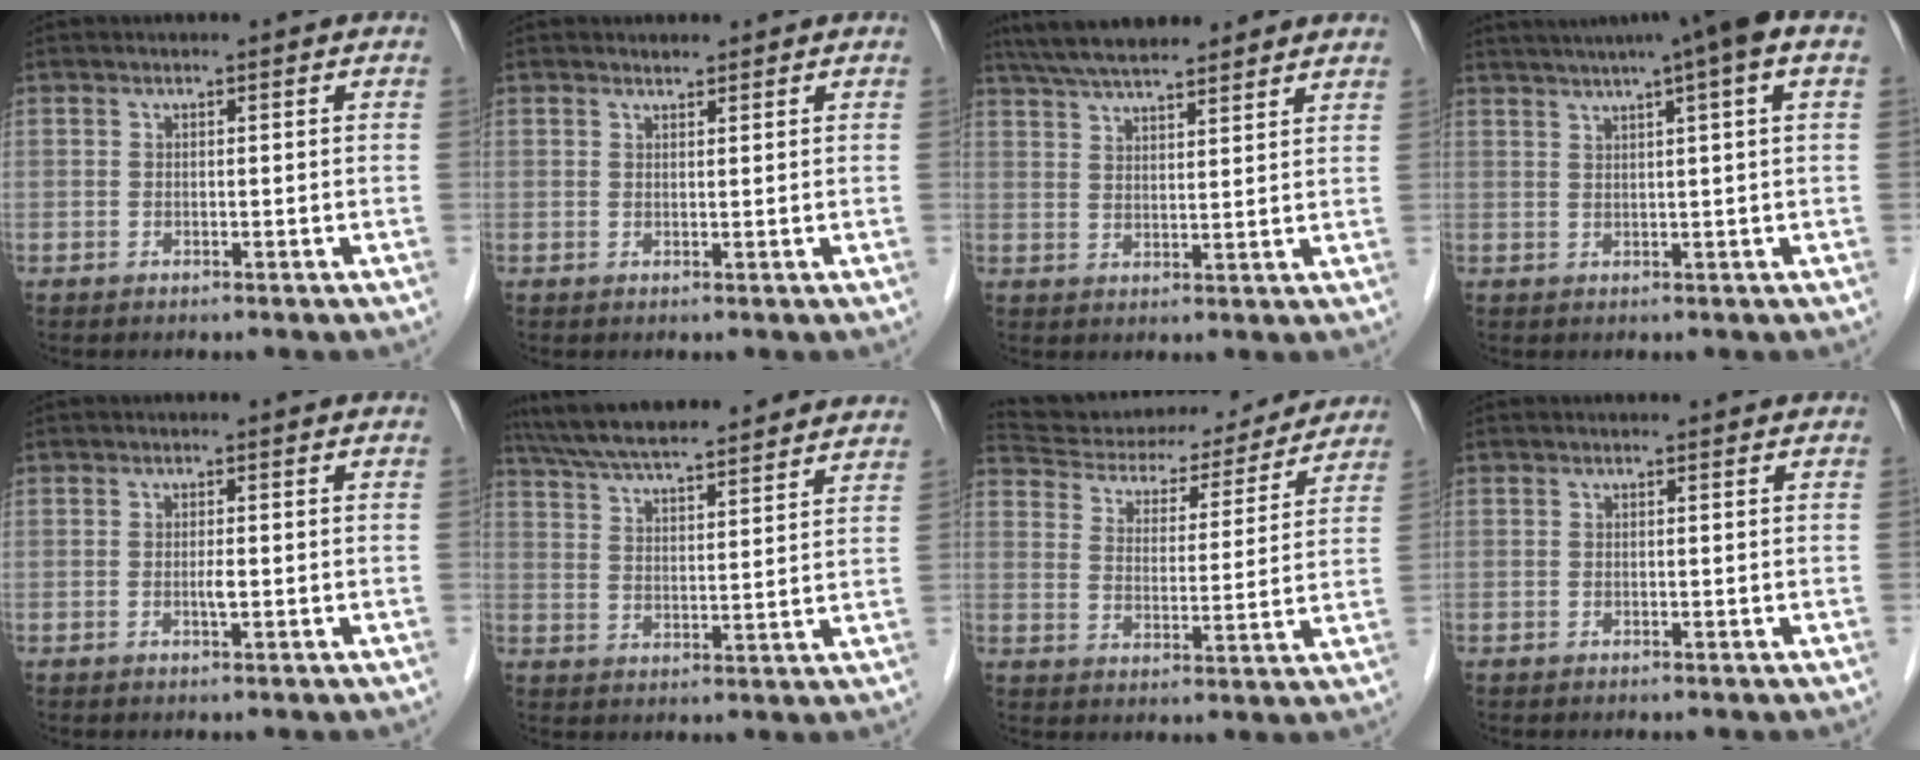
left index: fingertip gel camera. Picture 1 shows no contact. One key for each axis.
{"total": 0.8, "fx": 0.8, "fy": 0.2, "fz": 0.0, "tx": -0.009, "ty": -0.002, "tz": 0.015}
{"total": 12.7, "fx": 11.0, "fy": 2.0, "fz": 6.0, "tx": -0.102, "ty": 0.032, "tz": 0.172}
{"total": 10.5, "fx": 6.7, "fy": -0.4, "fz": 8.1, "tx": -0.130, "ty": 0.036, "tz": 0.087}
{"total": 1.0, "fx": -0.1, "fy": 0.0, "fz": 1.0, "tx": -0.021, "ty": -0.003, "tz": -0.001}
{"total": 21.7, "fx": 19.2, "fy": 2.8, "fz": 9.7, "tx": -0.160, "ty": 0.047, "tz": 0.276}
{"total": 21.7, "fx": 20.2, "fy": 5.9, "fz": 5.6, "tx": -0.095, "ty": 0.009, "tz": 0.275}
{"total": 0.5, "fx": 0.5, "fy": 0.0, "fz": 0.0, "tx": -0.002, "ty": 0.001, "tz": 0.007}